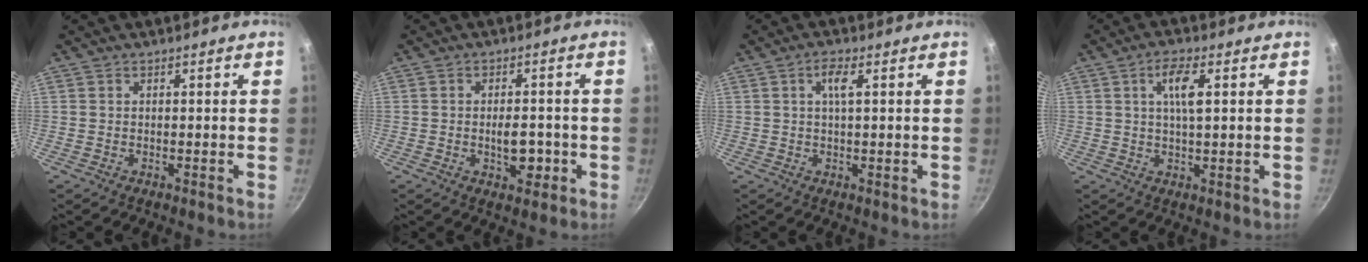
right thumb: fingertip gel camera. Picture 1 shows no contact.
{"total": 6.0, "force": [-1.4, 3.2, 4.8], "torque": [-0.045, 0.006, -0.019]}
{"total": 3.4, "force": [1.0, 0.8, 3.2], "torque": [-0.061, 0.002, 0.018]}
{"total": 5.9, "force": [1.7, 1.7, 5.4], "torque": [-0.100, 0.001, 0.031]}